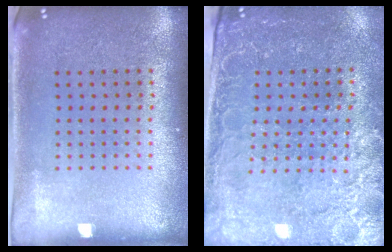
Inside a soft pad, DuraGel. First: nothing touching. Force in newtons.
{"total": 2.9, "press": 2.8, "slide": 0.8}